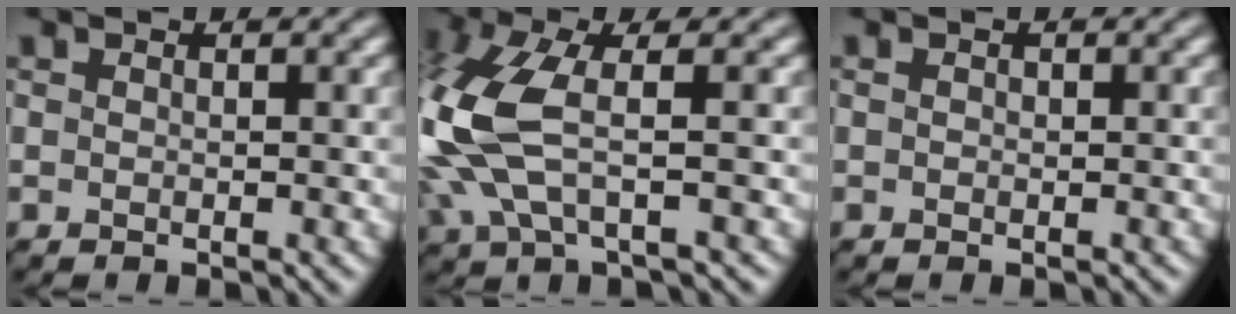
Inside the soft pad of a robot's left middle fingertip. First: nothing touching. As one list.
[{"total": 9.3, "force": [-0.9, 4.9, 7.8], "torque": [-0.210, -0.004, -0.026]}, {"total": 0.6, "force": [0.0, 0.5, 0.3], "torque": [-0.006, -0.002, 0.000]}]